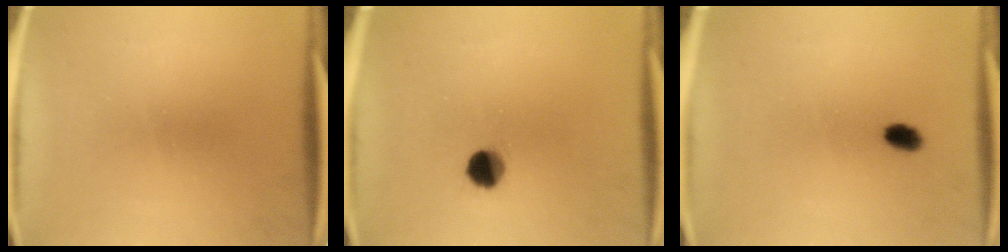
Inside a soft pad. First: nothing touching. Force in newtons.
{"total": 5.1}
{"total": 2.5}